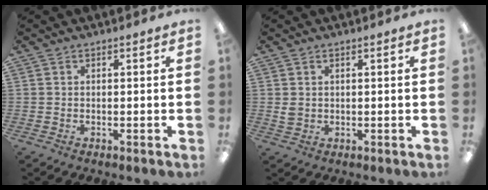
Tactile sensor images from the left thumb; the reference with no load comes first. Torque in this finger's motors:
{"motor_torque": [0.37, 0.36, 0.32, -0.09, 0.00]}